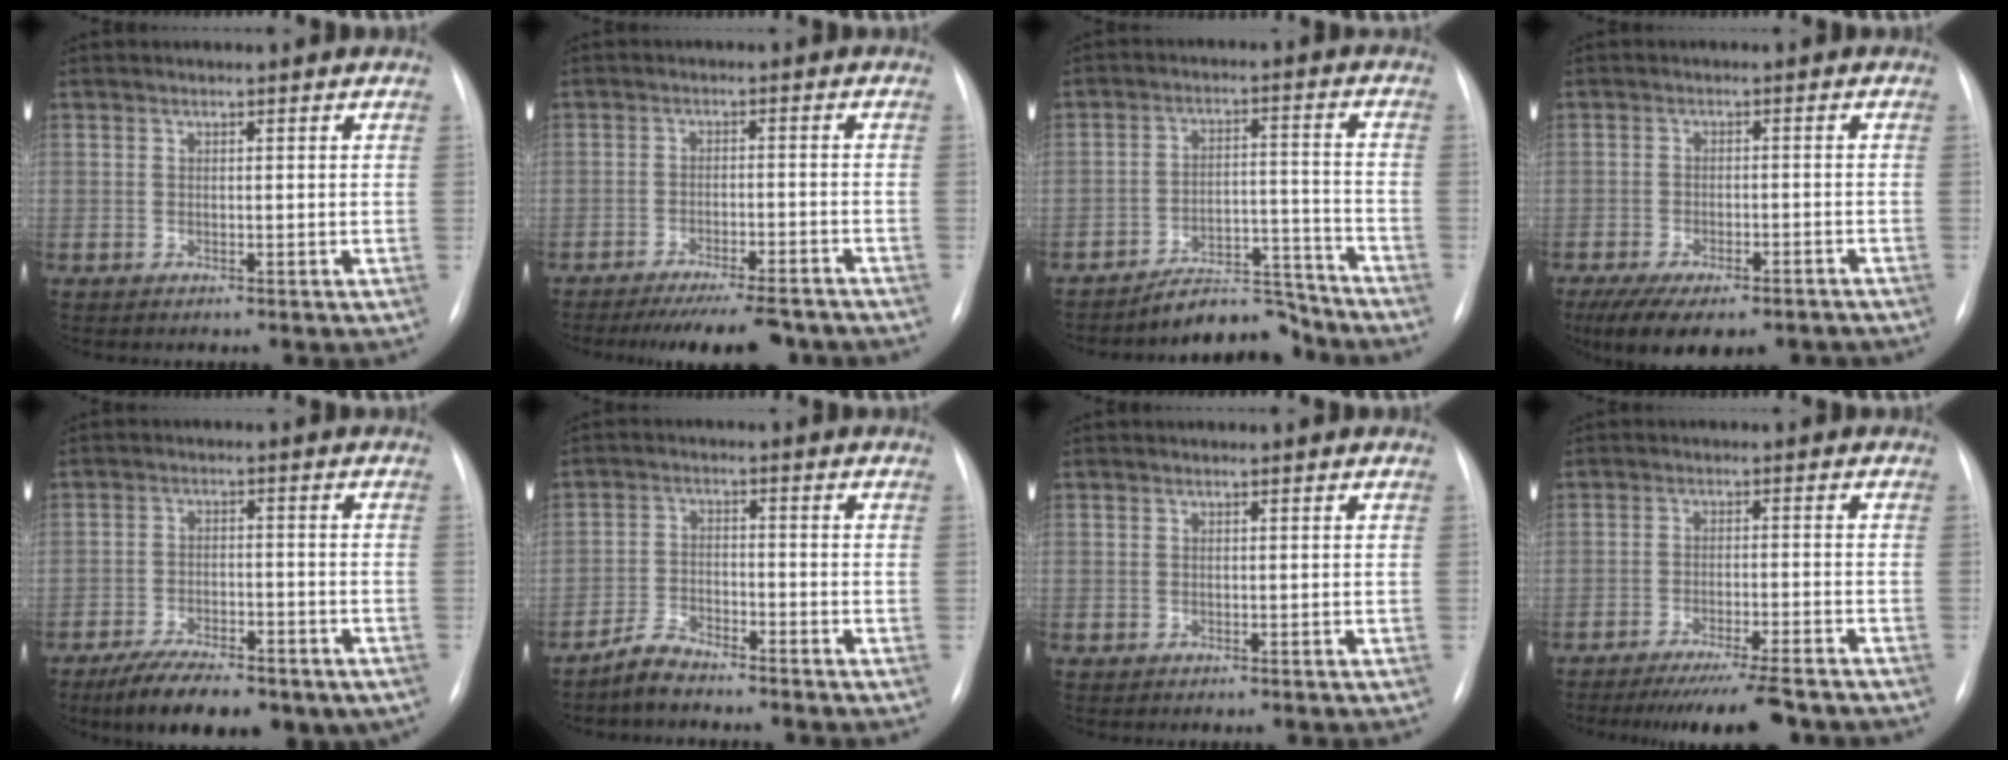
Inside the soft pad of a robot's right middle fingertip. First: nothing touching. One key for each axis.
{"total": 10.9, "fx": -9.8, "fy": 1.4, "fz": 4.6, "tx": -0.060, "ty": -0.011, "tz": -0.135}
{"total": 7.7, "fx": -7.5, "fy": 1.5, "fz": 0.7, "tx": -0.002, "ty": 0.042, "tz": -0.118}
{"total": 13.8, "fx": -10.3, "fy": 5.3, "fz": 7.6, "tx": -0.140, "ty": -0.011, "tz": -0.140}
{"total": 14.3, "fx": -9.9, "fy": 5.3, "fz": 8.9, "tx": -0.131, "ty": -0.008, "tz": -0.147}
{"total": 3.9, "fx": -3.7, "fy": 0.8, "fz": 1.0, "tx": -0.024, "ty": -0.007, "tz": -0.073}
{"total": 0.0}
{"total": 10.0, "fx": -8.7, "fy": 0.1, "fz": 5.1, "tx": -0.067, "ty": -0.024, "tz": -0.132}